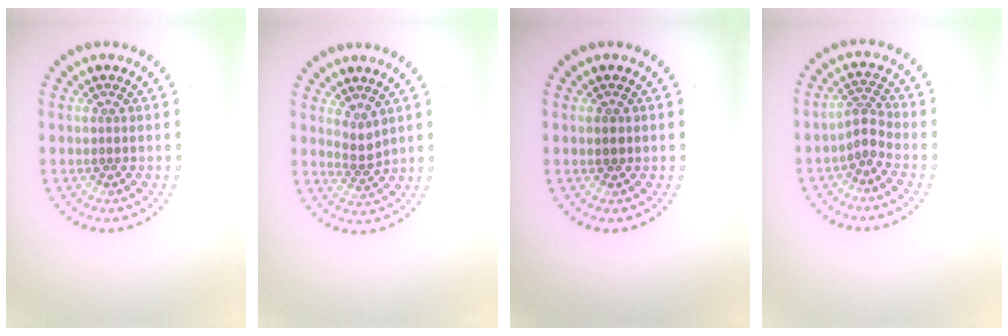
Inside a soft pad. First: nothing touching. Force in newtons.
{"total": 1.5, "press": 1.1, "slide": 1.1}
{"total": 0.8, "press": 0.8, "slide": 0.2}
{"total": 2.1, "press": 1.4, "slide": 1.5}